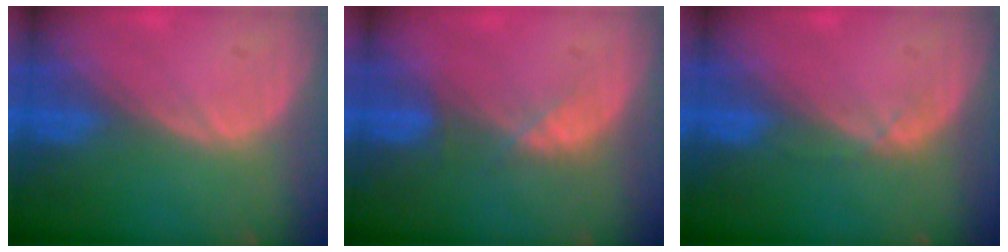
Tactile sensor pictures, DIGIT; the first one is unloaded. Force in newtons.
{"total": 2.3, "press": 2.2, "slide": 0.7}
{"total": 1.1, "press": 1.1, "slide": 0.2}